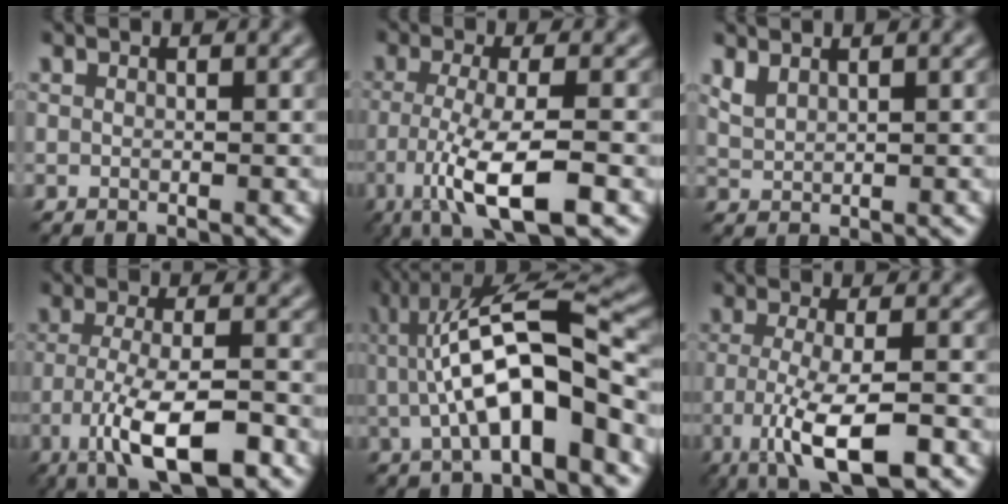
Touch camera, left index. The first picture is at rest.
{"total": 7.1, "force": [-3.1, 1.4, 6.3], "torque": [-0.117, -0.005, -0.059]}
{"total": 1.5, "force": [1.3, 0.3, 0.7], "torque": [-0.024, 0.001, 0.033]}
{"total": 8.1, "force": [-4.0, 2.2, 6.7], "torque": [-0.123, -0.002, -0.072]}
{"total": 10.5, "force": [-0.4, 2.9, 10.0], "torque": [-0.163, 0.023, -0.009]}
{"total": 7.2, "force": [-3.2, 1.8, 6.2], "torque": [-0.115, -0.003, -0.057]}